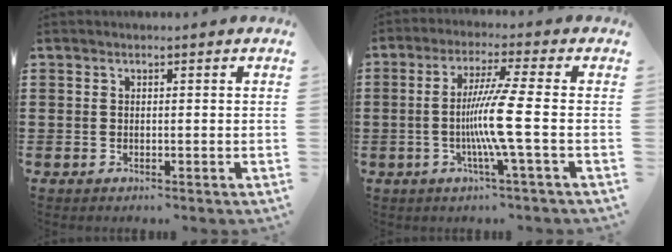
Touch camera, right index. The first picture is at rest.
{"total": 8.3, "force": [-1.6, -1.1, 8.1], "torque": [-0.163, -0.021, -0.040]}